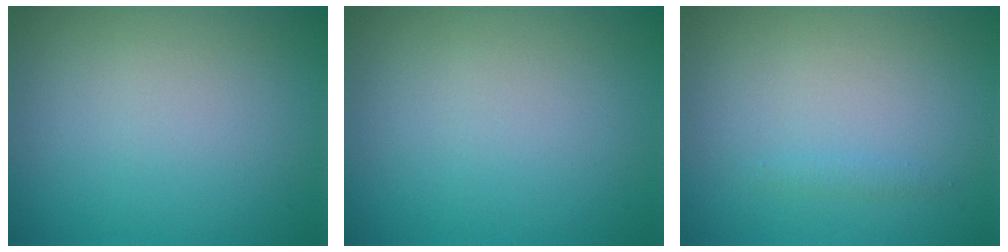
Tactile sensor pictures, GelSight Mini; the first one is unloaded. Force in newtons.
{"total": 0.0}
{"total": 0.5, "press": 0.5, "slide": 0.0}